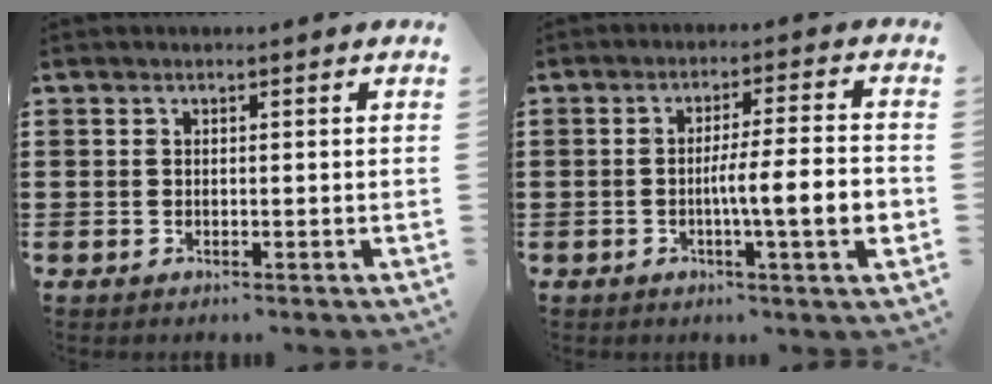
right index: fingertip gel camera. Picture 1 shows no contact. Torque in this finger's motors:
{"motor_torque": [1.64, -0.50, 0.81, 0.14]}